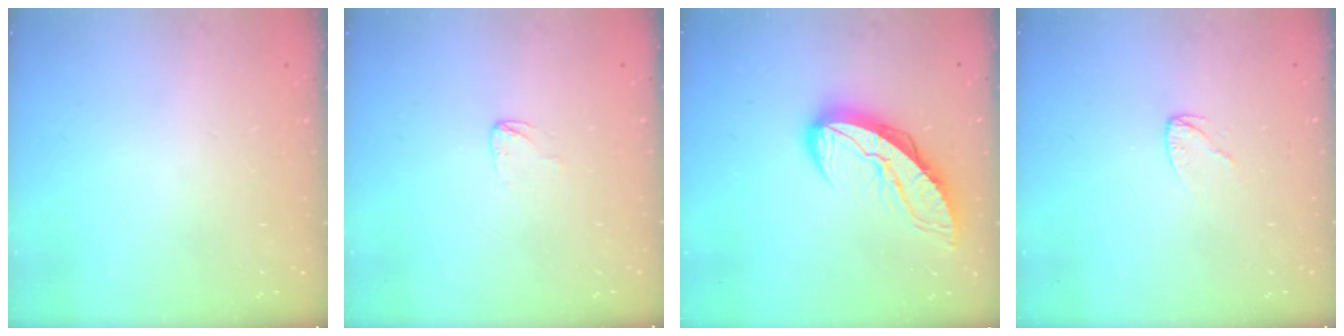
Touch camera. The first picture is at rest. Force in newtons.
{"total": 2.0, "press": 2.0, "slide": 0.1}
{"total": 10.7, "press": 10.6, "slide": 1.1}
{"total": 2.4, "press": 2.4, "slide": 0.2}